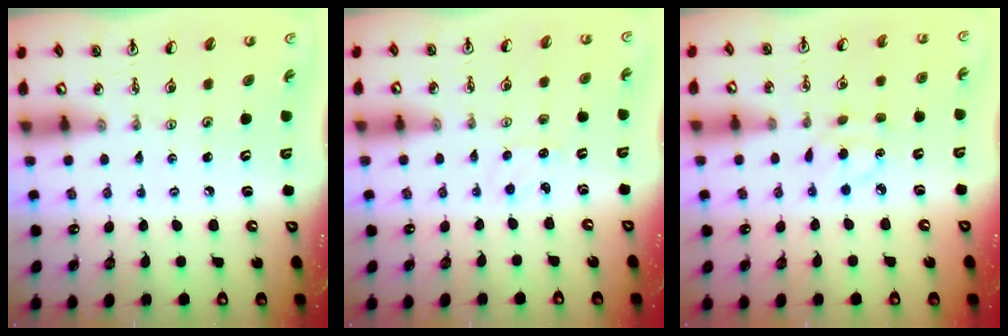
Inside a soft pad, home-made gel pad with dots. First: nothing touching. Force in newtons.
{"total": 2.2, "press": 2.2, "slide": 0.3}
{"total": 5.2, "press": 5.1, "slide": 0.6}